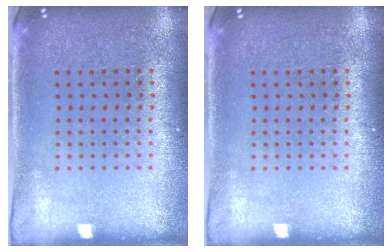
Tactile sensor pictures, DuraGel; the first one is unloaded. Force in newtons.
{"total": 0.0}